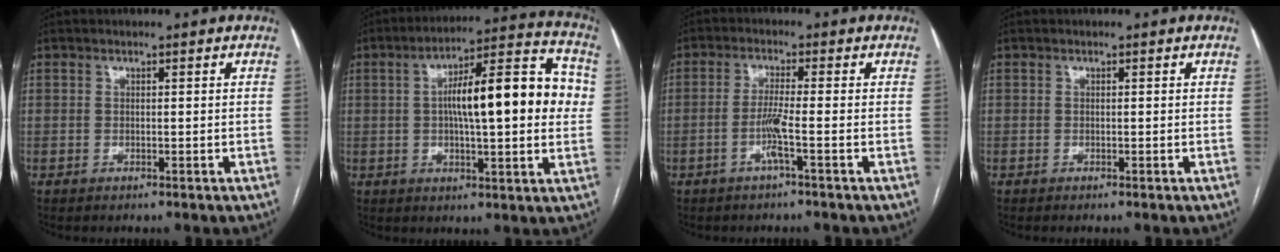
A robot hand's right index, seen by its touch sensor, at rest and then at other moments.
{"total": 17.4, "force": [1.6, 3.9, 16.8], "torque": [-0.254, 0.039, 0.021]}
{"total": 3.7, "force": [-1.4, -0.8, 3.3], "torque": [-0.067, -0.003, -0.031]}
{"total": 0.0}